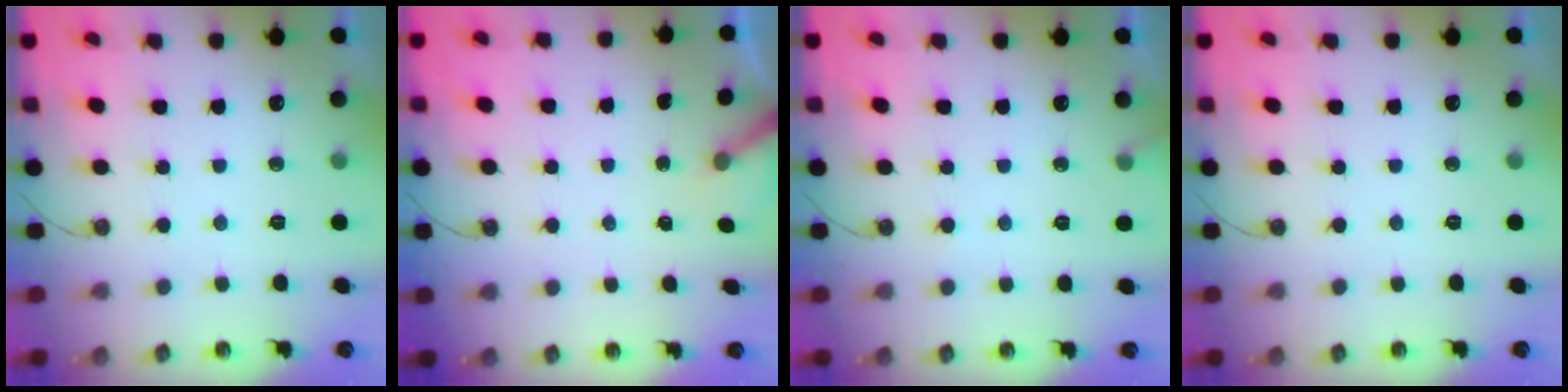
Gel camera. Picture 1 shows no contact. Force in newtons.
{"total": 2.5, "press": 2.5, "slide": 0.3}
{"total": 4.9, "press": 4.9, "slide": 0.3}
{"total": 0.0}